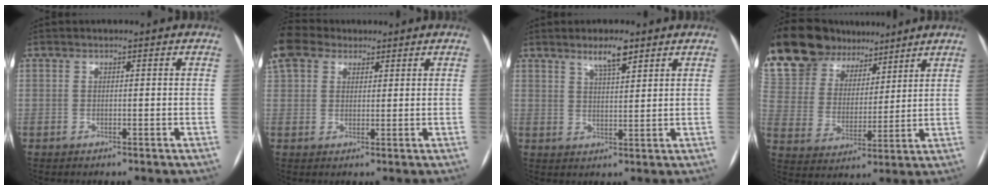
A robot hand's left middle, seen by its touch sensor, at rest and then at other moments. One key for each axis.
{"total": 5.3, "fx": 4.4, "fy": 2.6, "fz": 1.3, "tx": -0.044, "ty": 0.026, "tz": 0.092}
{"total": 4.4, "fx": 3.1, "fy": 0.8, "fz": 2.9, "tx": -0.054, "ty": 0.001, "tz": 0.055}
{"total": 18.4, "fx": 15.3, "fy": 8.3, "fz": 5.9, "tx": -0.144, "ty": 0.037, "tz": 0.281}